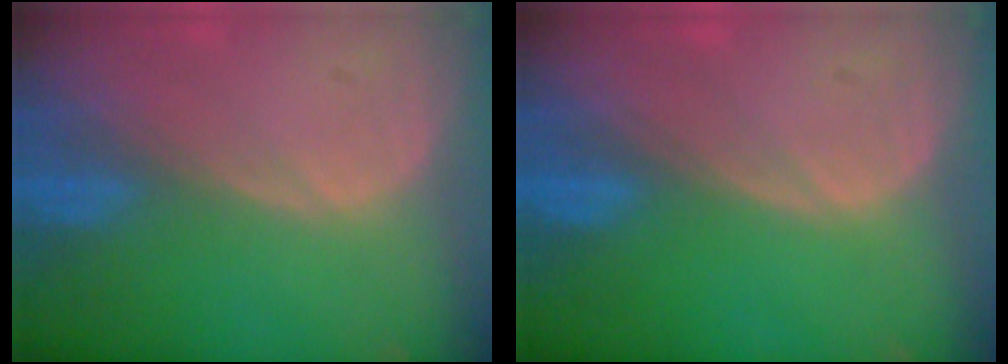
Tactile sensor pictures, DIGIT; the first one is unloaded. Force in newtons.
{"total": 0.0}